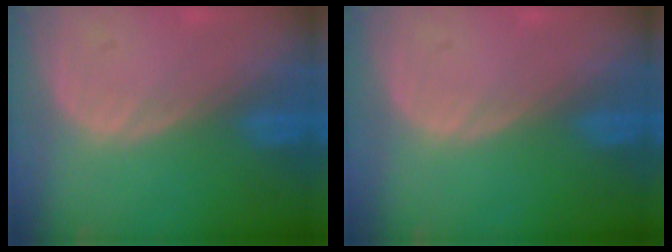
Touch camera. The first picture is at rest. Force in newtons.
{"total": 0.0}